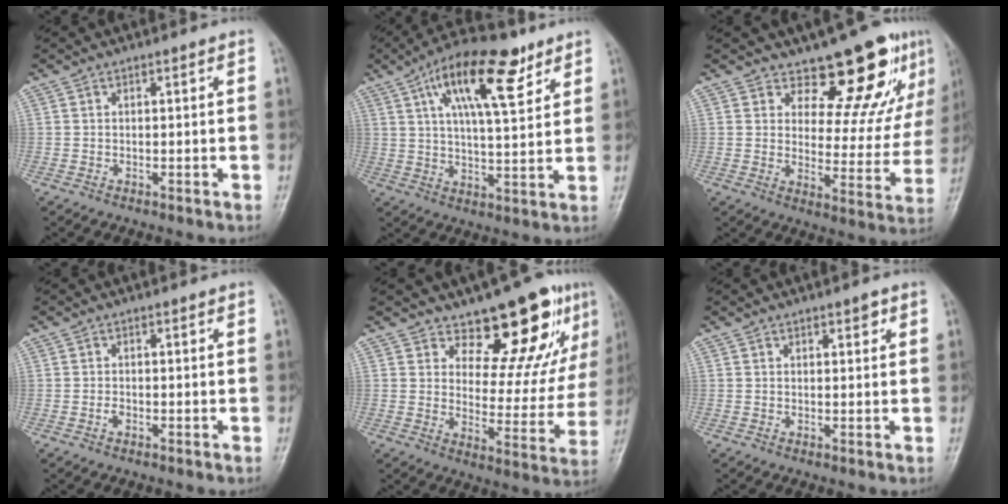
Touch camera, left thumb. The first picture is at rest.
{"total": 16.1, "force": [8.1, 6.0, 12.6], "torque": [-0.179, -0.016, 0.131]}
{"total": 13.5, "force": [9.7, 5.8, 7.4], "torque": [-0.045, -0.076, 0.134]}
{"total": 0.9, "force": [-0.4, 0.6, 0.6], "torque": [-0.008, 0.001, -0.009]}
{"total": 14.8, "force": [10.0, 6.1, 8.9], "torque": [-0.059, -0.075, 0.147]}
{"total": 1.9, "force": [1.1, 0.9, 1.2], "torque": [-0.006, -0.004, 0.014]}